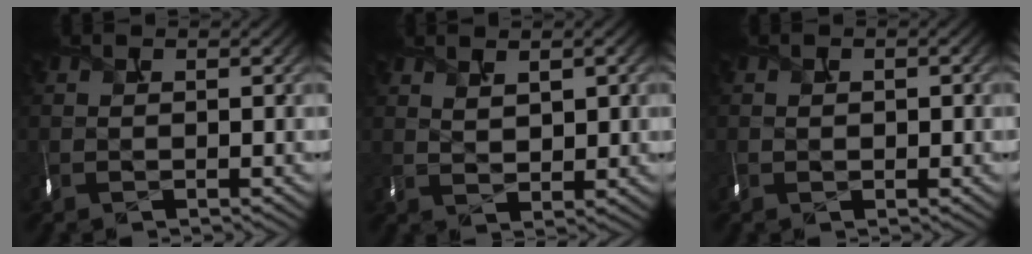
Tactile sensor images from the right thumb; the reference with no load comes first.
{"total": 2.1, "force": [1.4, 0.8, 1.4], "torque": [-0.021, -0.010, 0.035]}
{"total": 1.2, "force": [-0.2, 1.1, 0.4], "torque": [-0.010, -0.004, 0.002]}